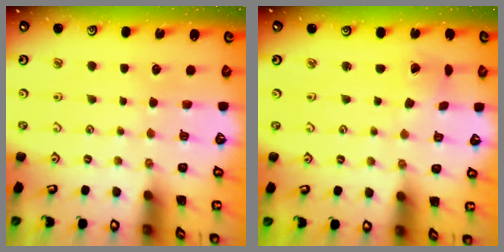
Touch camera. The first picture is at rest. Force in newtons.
{"total": 1.1, "press": 1.1, "slide": 0.1}